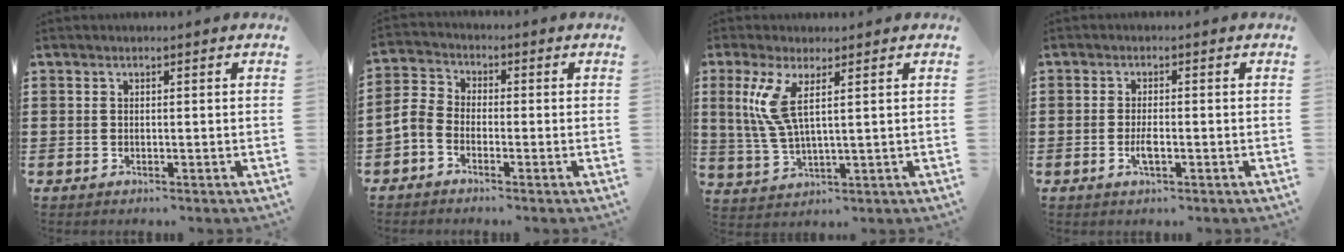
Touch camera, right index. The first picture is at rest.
{"total": 3.8, "force": [-2.7, 2.1, 1.6], "torque": [-0.055, 0.001, -0.061]}
{"total": 6.5, "force": [2.4, 1.5, 5.9], "torque": [-0.152, -0.012, 0.033]}
{"total": 2.5, "force": [-0.8, 0.6, 2.3], "torque": [-0.050, -0.004, -0.015]}